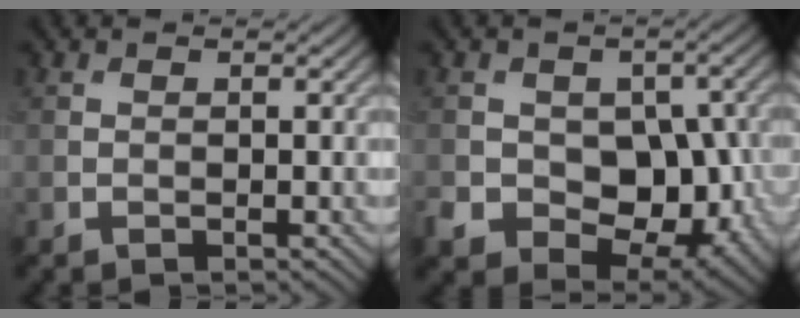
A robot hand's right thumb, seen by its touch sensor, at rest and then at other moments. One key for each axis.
{"total": 11.2, "fx": -2.4, "fy": 8.5, "fz": 7.0, "tx": -0.119, "ty": -0.027, "tz": -0.035}